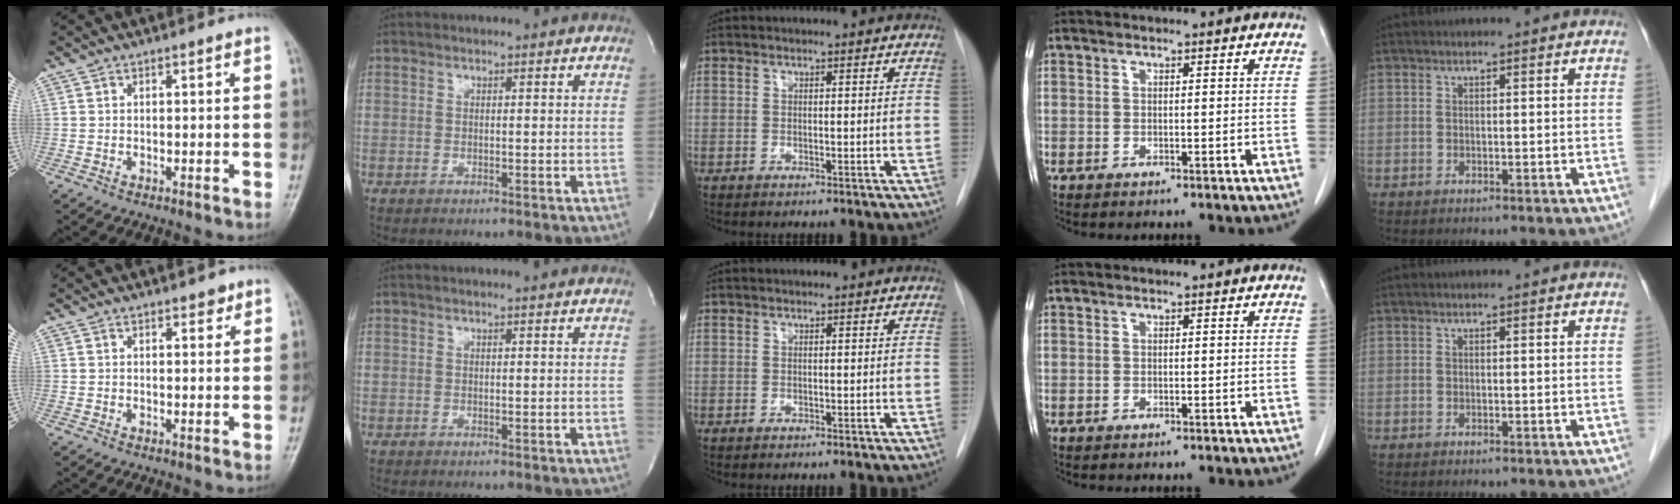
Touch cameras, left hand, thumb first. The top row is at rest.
{"thumb": {"total": 1.6, "force": [1.2, 0.9, 0.7], "torque": [0.004, -0.006, 0.013]}}